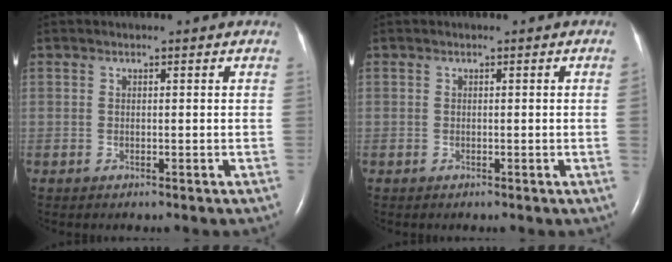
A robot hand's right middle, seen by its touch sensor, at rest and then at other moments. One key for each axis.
{"total": 0.8, "fx": -0.1, "fy": -0.4, "fz": 0.7, "tx": 0.000, "ty": 0.002, "tz": -0.003}